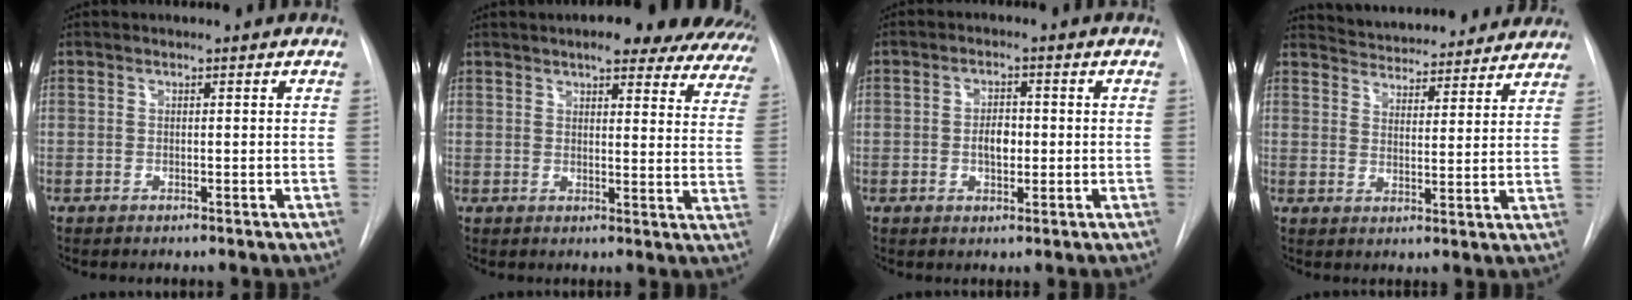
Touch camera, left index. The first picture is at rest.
{"total": 21.8, "force": [18.2, 5.0, 10.9], "torque": [-0.130, -0.034, 0.191]}
{"total": 3.5, "force": [-1.1, 1.9, 2.8], "torque": [-0.045, -0.001, -0.014]}
{"total": 17.9, "force": [16.7, 4.3, 4.6], "torque": [-0.066, 0.001, 0.216]}